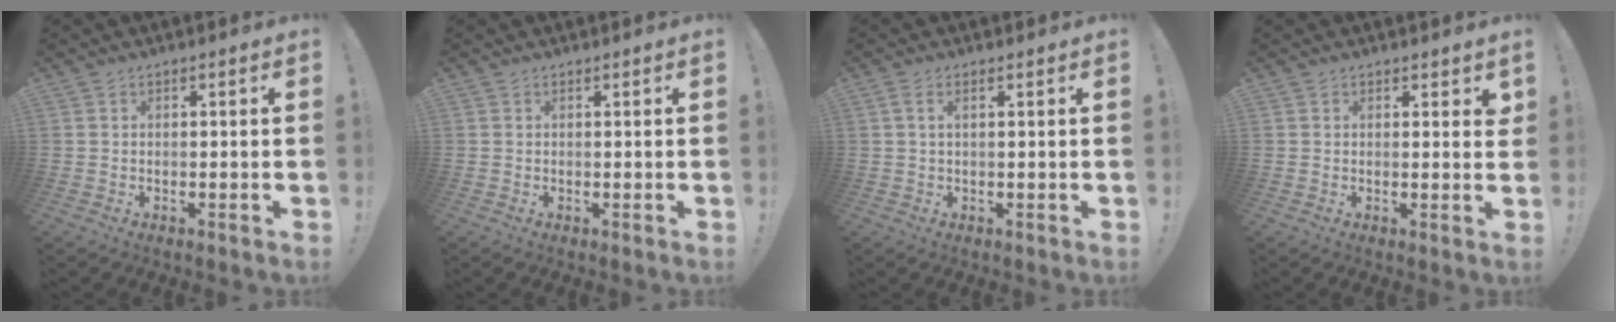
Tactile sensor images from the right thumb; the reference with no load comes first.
{"total": 0.0}
{"total": 2.2, "force": [0.6, 0.5, 2.0], "torque": [-0.045, 0.003, 0.012]}
{"total": 1.5, "force": [1.0, 0.9, 0.6], "torque": [0.004, -0.004, 0.017]}